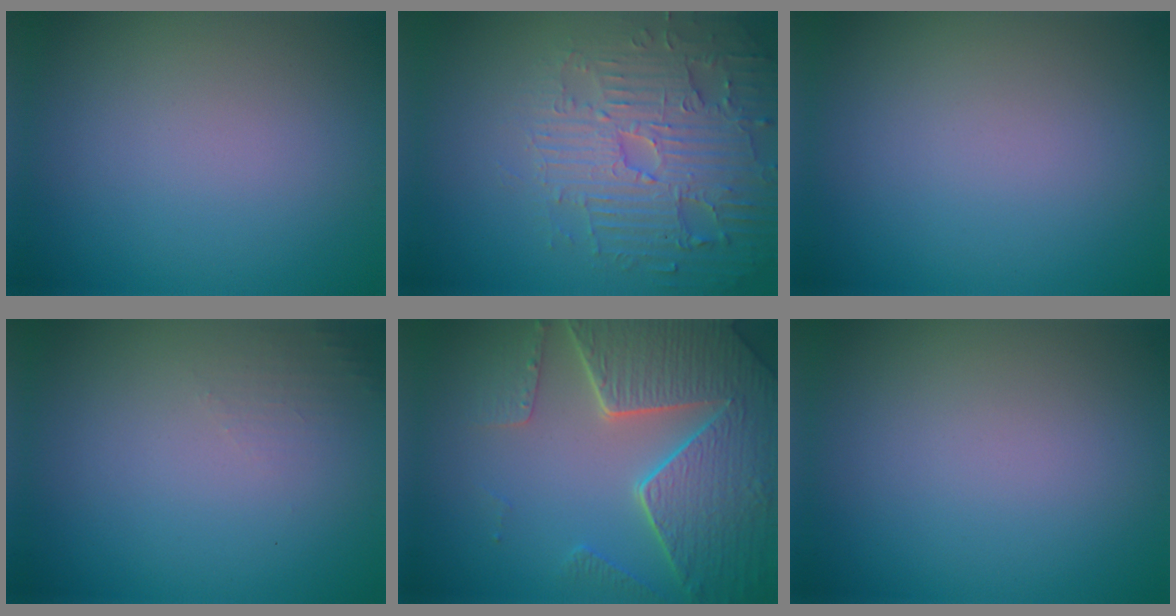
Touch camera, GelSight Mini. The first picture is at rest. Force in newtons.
{"total": 5.1, "press": 5.0, "slide": 1.0}
{"total": 0.0}
{"total": 1.1, "press": 1.1, "slide": 0.3}
{"total": 8.2, "press": 6.1, "slide": 5.6}
{"total": 0.0}